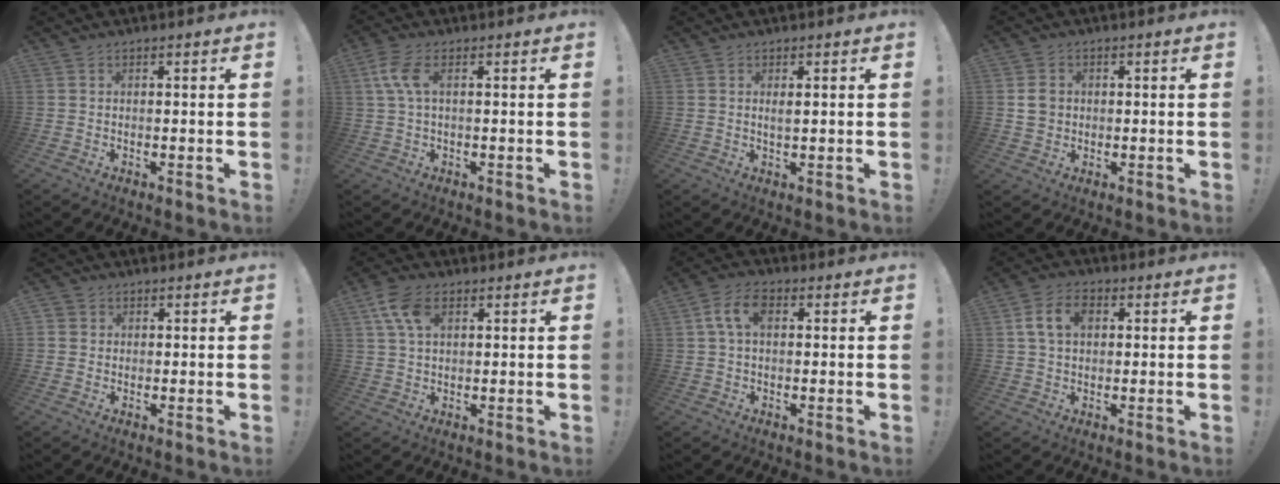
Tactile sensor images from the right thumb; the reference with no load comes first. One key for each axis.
{"total": 6.1, "fx": 1.3, "fy": 2.3, "fz": 5.5, "tx": -0.118, "ty": 0.001, "tz": 0.023}
{"total": 1.8, "fx": 0.6, "fy": 0.4, "fz": 1.6, "tx": -0.023, "ty": -0.006, "tz": 0.008}
{"total": 4.4, "fx": 0.3, "fy": 4.0, "fz": 1.9, "tx": -0.021, "ty": 0.006, "tz": 0.006}
{"total": 2.2, "fx": 0.5, "fy": 2.1, "fz": 0.5, "tx": -0.007, "ty": 0.002, "tz": 0.009}
{"total": 8.4, "fx": 3.4, "fy": 4.8, "fz": 6.0, "tx": -0.116, "ty": 0.001, "tz": 0.068}
{"total": 7.3, "fx": 1.6, "fy": 4.2, "fz": 5.7, "tx": -0.117, "ty": 0.009, "tz": 0.029}
{"total": 8.3, "fx": 2.0, "fy": 5.6, "fz": 5.9, "tx": -0.101, "ty": 0.011, "tz": 0.037}